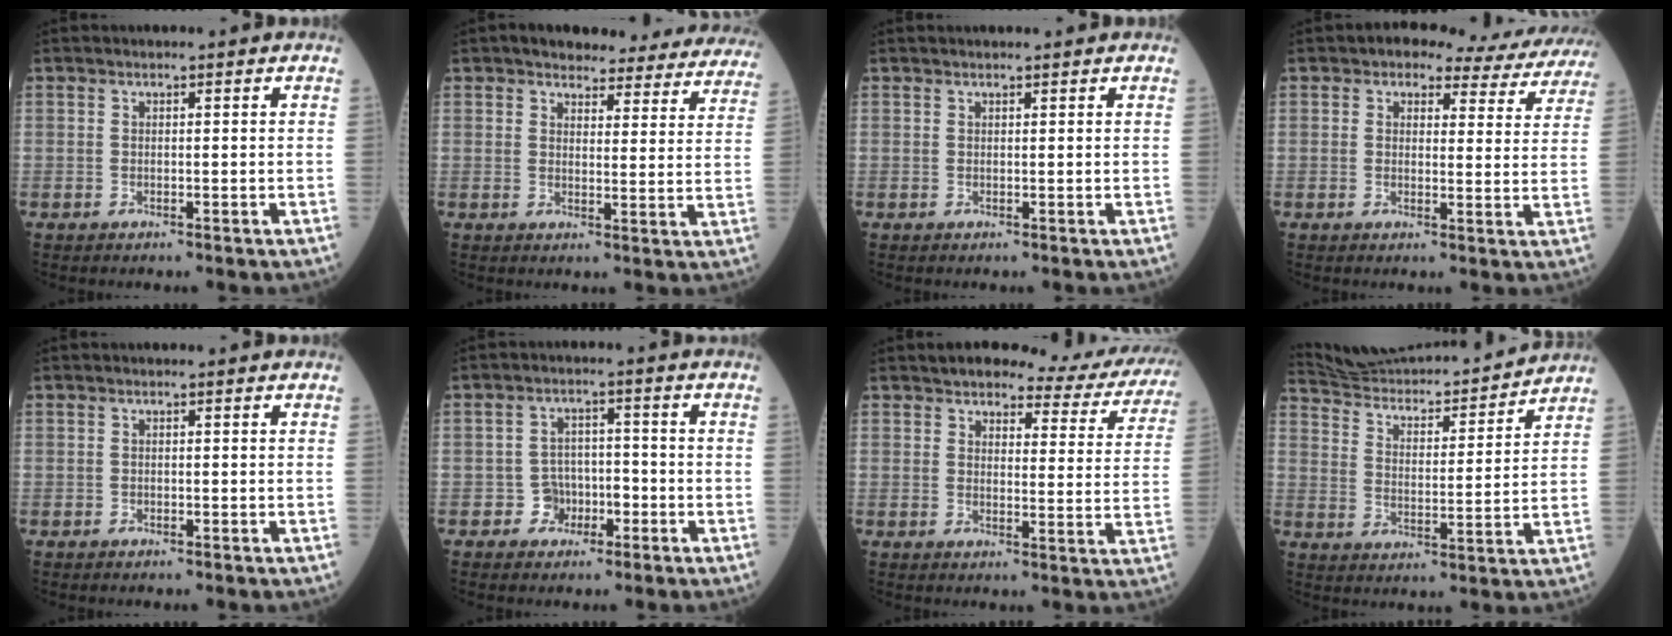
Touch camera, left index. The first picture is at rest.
{"total": 19.1, "force": [17.5, 5.4, 5.4], "torque": [-0.039, -0.030, 0.182]}
{"total": 2.8, "force": [2.6, 0.2, 0.9], "torque": [-0.005, 0.026, 0.036]}
{"total": 11.3, "force": [9.8, 4.5, 3.4], "torque": [-0.015, 0.009, 0.086]}
{"total": 0.0}
{"total": 3.9, "force": [-1.8, 3.4, 0.8], "torque": [-0.004, 0.013, -0.030]}
{"total": 14.0, "force": [12.9, 3.6, 4.2], "torque": [-0.023, -0.018, 0.127]}
{"total": 20.3, "force": [19.3, 2.1, 5.8], "torque": [-0.094, -0.009, 0.286]}